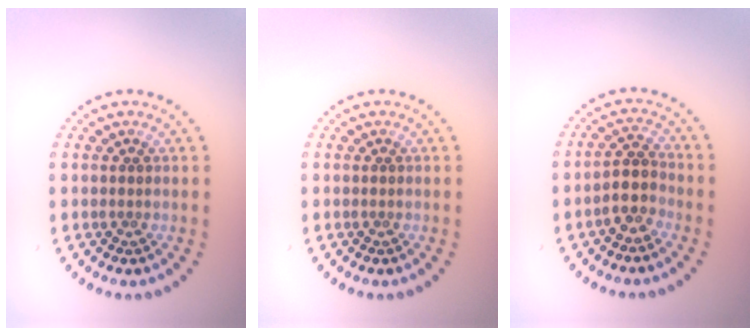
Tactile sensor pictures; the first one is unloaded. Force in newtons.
{"total": 0.0}
{"total": 2.6, "press": 2.1, "slide": 1.5}